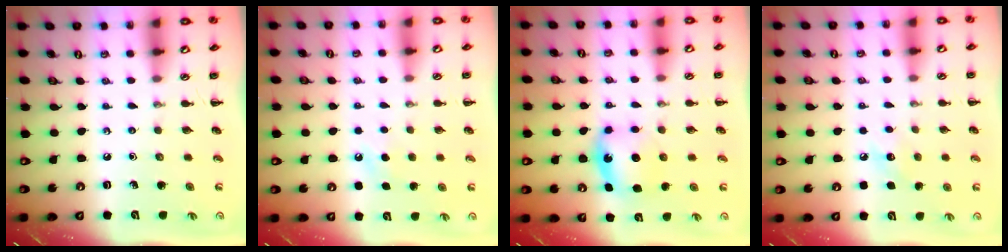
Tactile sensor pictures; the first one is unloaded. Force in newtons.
{"total": 4.9, "press": 4.8, "slide": 1.2}
{"total": 6.3, "press": 6.3, "slide": 0.6}
{"total": 6.9, "press": 6.7, "slide": 1.9}